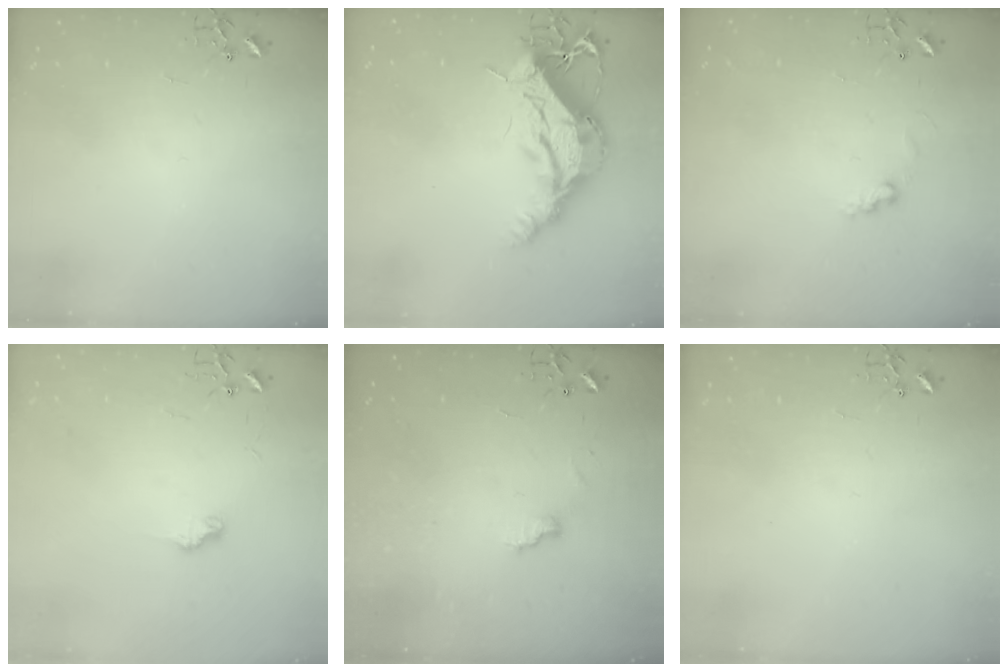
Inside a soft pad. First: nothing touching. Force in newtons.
{"total": 20.3, "press": 20.2, "slide": 2.1}
{"total": 6.4, "press": 6.4, "slide": 0.5}
{"total": 7.1, "press": 7.1, "slide": 0.5}
{"total": 6.7, "press": 6.6, "slide": 0.7}
{"total": 0.0}